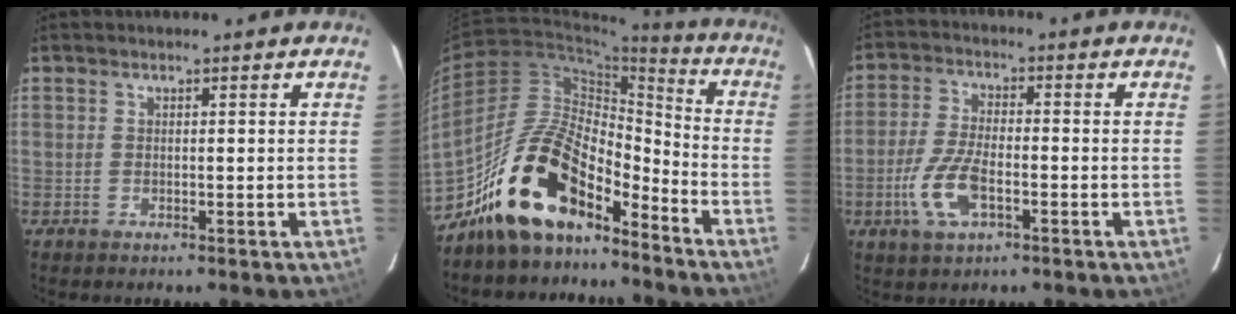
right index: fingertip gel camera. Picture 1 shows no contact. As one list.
[{"total": 17.1, "force": [-12.8, 6.9, 9.0], "torque": [-0.171, 0.029, -0.231]}, {"total": 8.8, "force": [-3.3, 3.8, 7.3], "torque": [-0.162, -0.003, -0.064]}]